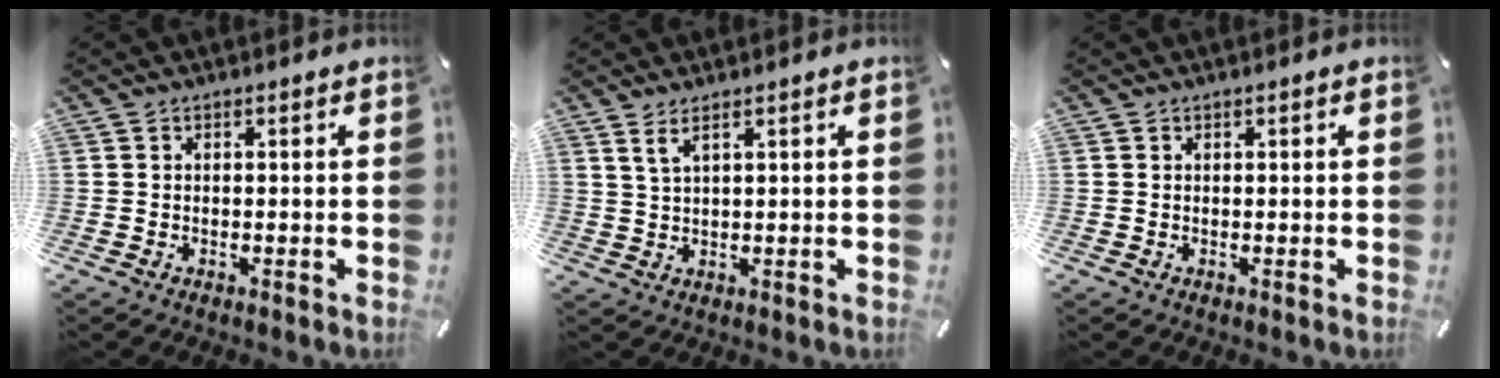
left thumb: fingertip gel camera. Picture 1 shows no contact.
{"total": 2.8, "force": [1.8, 0.5, 2.1], "torque": [-0.046, -0.002, 0.032]}
{"total": 0.0}